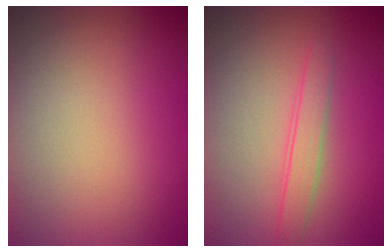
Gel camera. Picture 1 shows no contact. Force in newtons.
{"total": 1.9, "press": 1.9, "slide": 0.1}